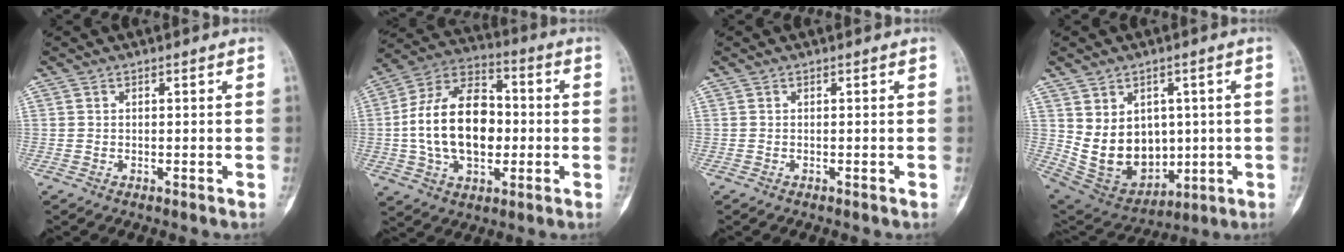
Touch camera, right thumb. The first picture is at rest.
{"total": 19.2, "force": [-0.9, 12.2, 14.9], "torque": [-0.241, 0.028, -0.016]}
{"total": 0.0}
{"total": 14.0, "force": [1.0, 10.8, 8.8], "torque": [-0.102, -0.005, 0.058]}